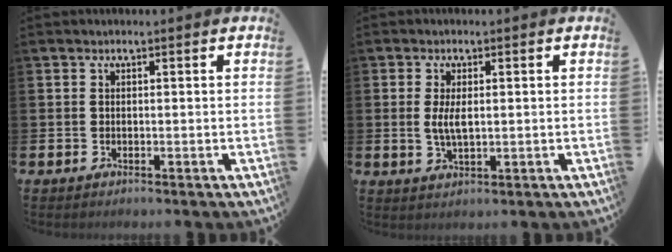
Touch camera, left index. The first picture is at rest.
{"total": 3.3, "force": [0.5, 1.3, 3.0], "torque": [-0.056, 0.003, 0.006]}